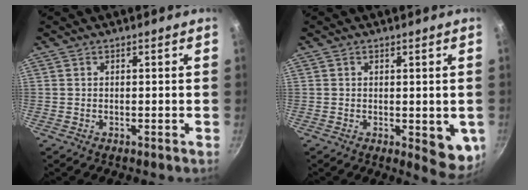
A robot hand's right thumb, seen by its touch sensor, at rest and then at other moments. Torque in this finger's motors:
{"motor_torque": [0.87, 0.68, 0.24, -0.28, 0.16]}